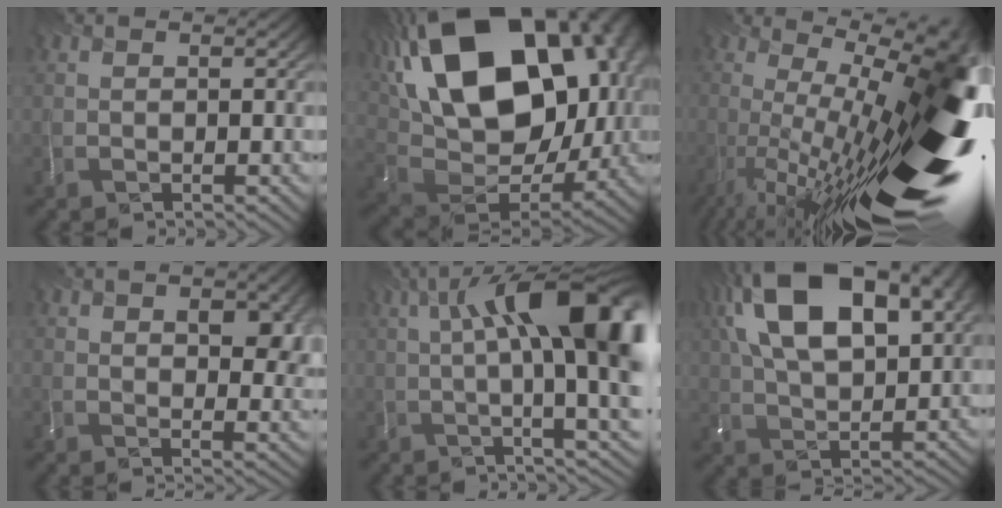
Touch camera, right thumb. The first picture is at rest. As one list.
[{"total": 23.3, "force": [7.9, 14.6, 16.4], "torque": [-0.328, 0.046, 0.167]}, {"total": 20.9, "force": [-2.8, 6.3, 19.7], "torque": [-0.239, -0.001, -0.054]}, {"total": 6.2, "force": [1.9, 3.8, 4.6], "torque": [-0.051, -0.014, 0.037]}, {"total": 16.7, "force": [3.0, 5.3, 15.6], "torque": [-0.200, 0.026, 0.057]}, {"total": 18.4, "force": [7.4, 9.6, 13.9], "torque": [-0.267, 0.045, 0.114]}]